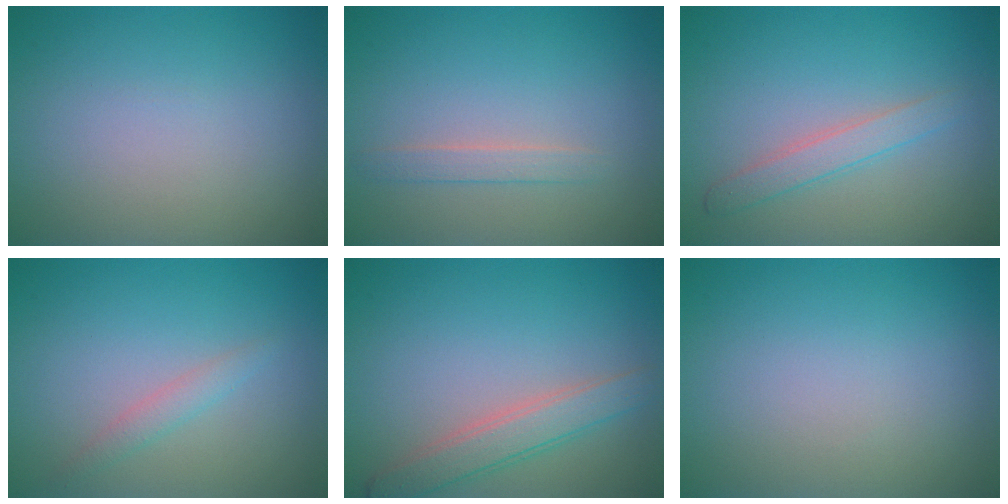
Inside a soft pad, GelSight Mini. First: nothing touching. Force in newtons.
{"total": 1.3, "press": 1.3, "slide": 0.1}
{"total": 2.1, "press": 2.1, "slide": 0.0}
{"total": 2.0, "press": 2.0, "slide": 0.2}
{"total": 3.1, "press": 3.0, "slide": 0.2}
{"total": 0.0}